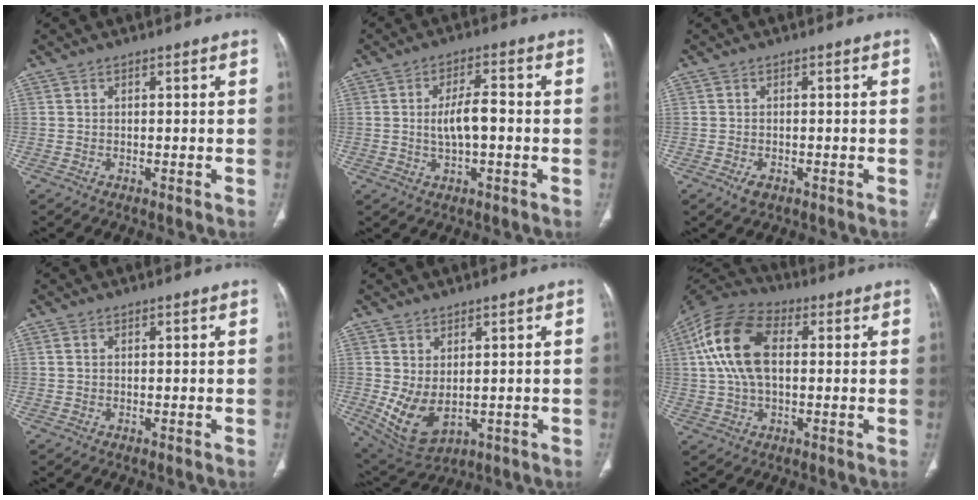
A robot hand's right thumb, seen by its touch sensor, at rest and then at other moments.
{"total": 6.5, "force": [-0.3, 2.5, 6.0], "torque": [-0.108, 0.011, -0.008]}
{"total": 1.8, "force": [-0.9, 1.1, 1.1], "torque": [-0.020, -0.001, -0.011]}
{"total": 0.7, "force": [0.2, 0.5, 0.5], "torque": [-0.015, 0.007, 0.008]}
{"total": 8.2, "force": [-0.2, 5.0, 6.6], "torque": [-0.115, -0.010, 0.025]}
{"total": 15.2, "force": [2.7, 8.7, 12.1], "torque": [-0.243, 0.023, 0.044]}